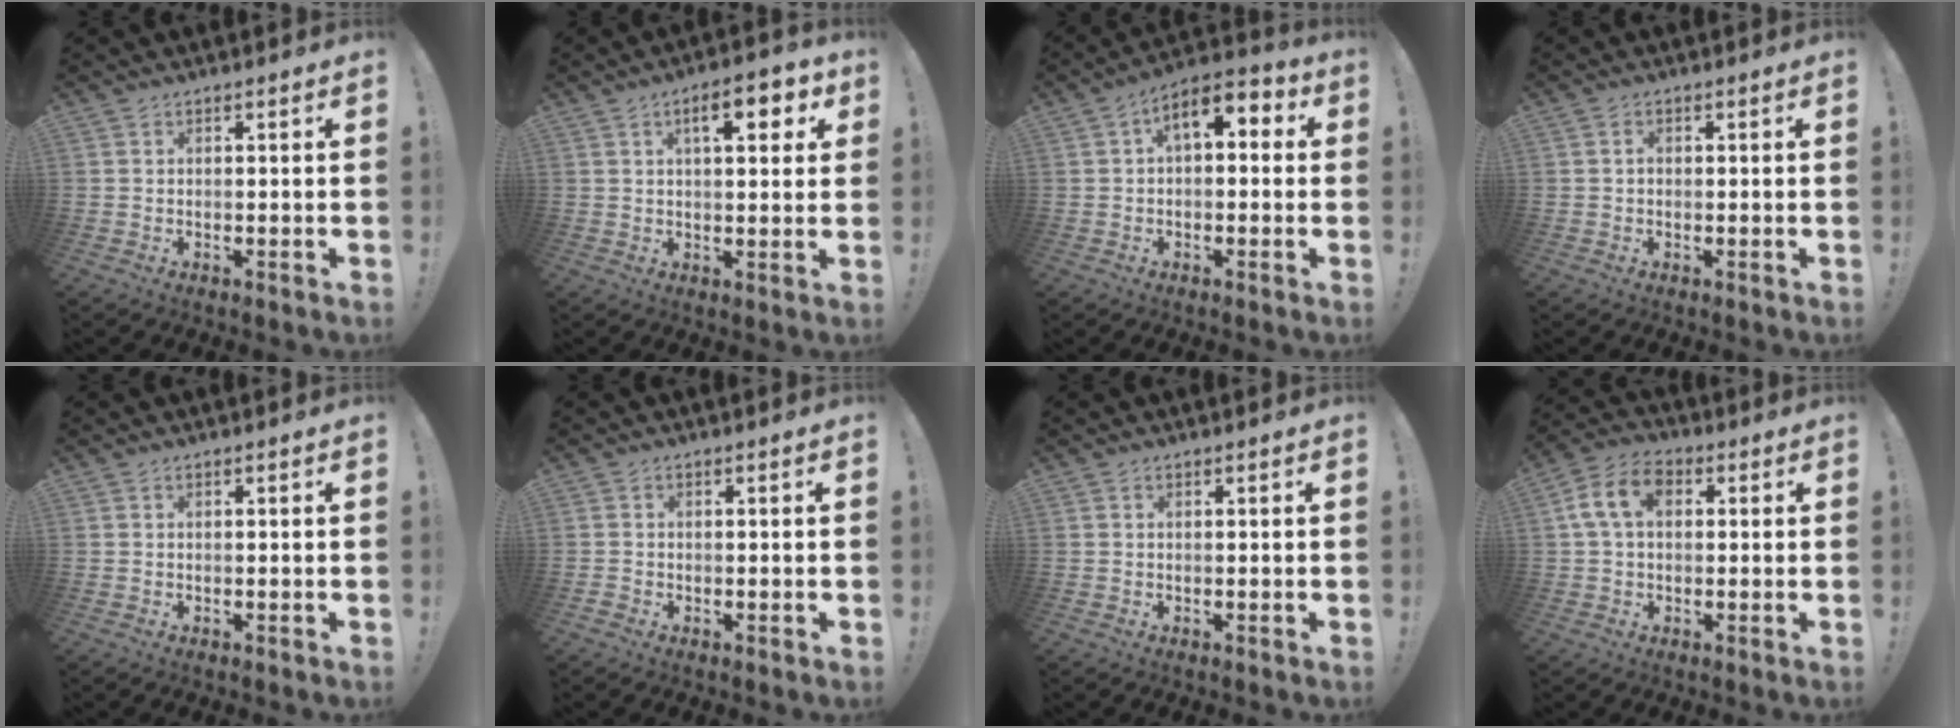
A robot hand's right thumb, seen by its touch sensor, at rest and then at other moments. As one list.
[{"total": 9.2, "force": [3.6, 3.3, 7.8], "torque": [-0.099, -0.006, 0.052]}, {"total": 8.0, "force": [2.3, 4.3, 6.3], "torque": [-0.096, -0.005, 0.045]}, {"total": 0.9, "force": [-0.2, 0.7, 0.5], "torque": [-0.012, 0.005, -0.003]}, {"total": 0.0}, {"total": 1.1, "force": [-0.6, 0.8, 0.3], "torque": [-0.008, 0.004, -0.011]}, {"total": 0.0}, {"total": 10.6, "force": [2.3, 7.3, 7.4], "torque": [-0.137, 0.012, 0.046]}]